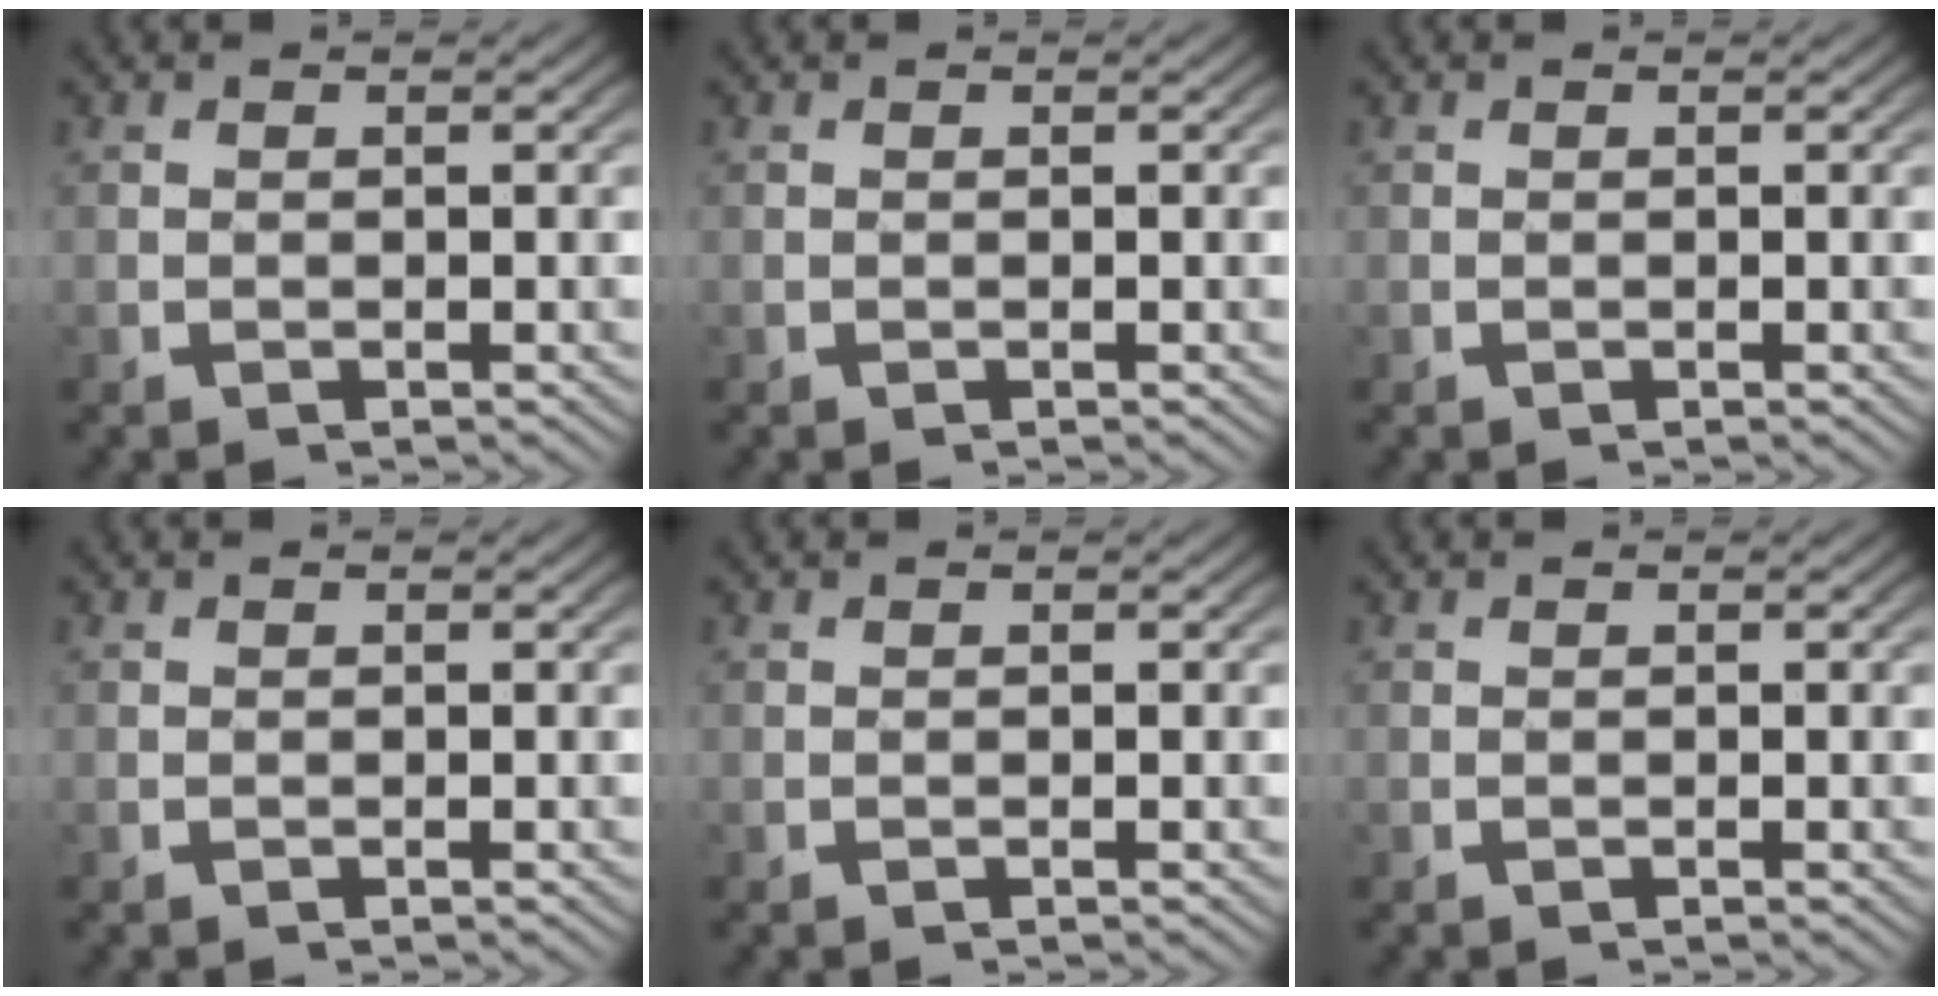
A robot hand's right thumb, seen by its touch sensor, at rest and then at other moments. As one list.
[{"total": 0.0}, {"total": 0.0}, {"total": 0.0}, {"total": 0.0}, {"total": 0.0}]